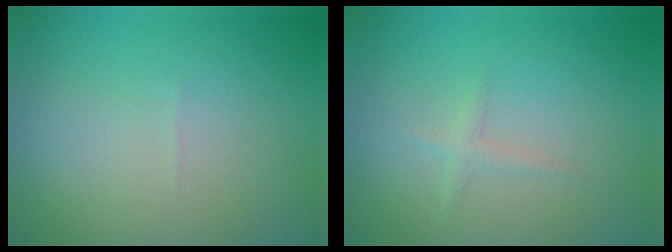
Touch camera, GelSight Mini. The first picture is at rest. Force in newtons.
{"total": 0.9, "press": 0.8, "slide": 0.0}